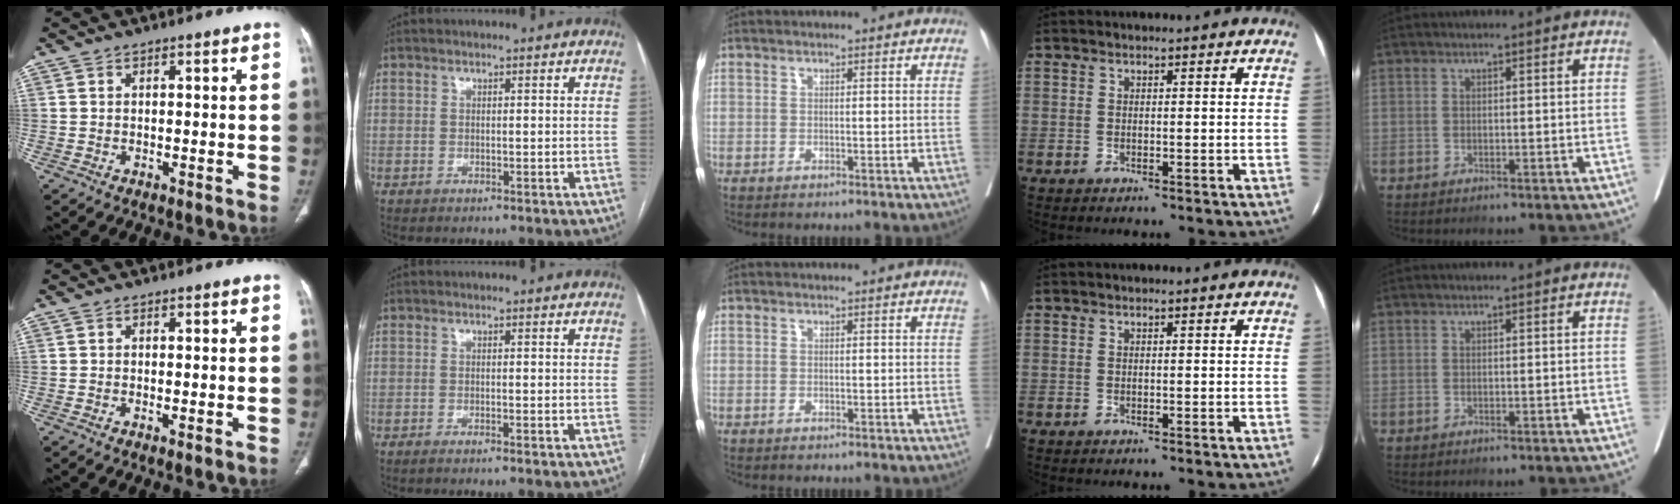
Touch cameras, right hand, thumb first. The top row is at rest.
{"thumb": {"total": 0.9, "force": [-0.2, 0.2, 0.9], "torque": [-0.021, -0.004, -0.005]}, "index": {"total": 1.6, "force": [-1.3, -0.3, 1.0], "torque": [-0.012, 0.001, -0.019]}, "middle": {"total": 0.6, "force": [0.6, 0.0, -0.1], "torque": [0.002, 0.004, 0.009]}}